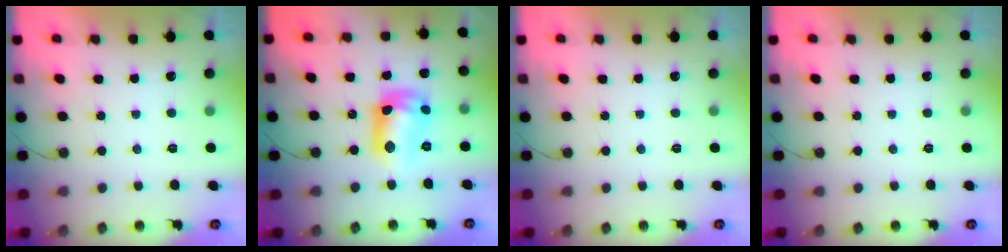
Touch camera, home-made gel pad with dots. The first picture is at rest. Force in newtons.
{"total": 12.3, "press": 12.3, "slide": 1.3}
{"total": 0.0}
{"total": 0.0}